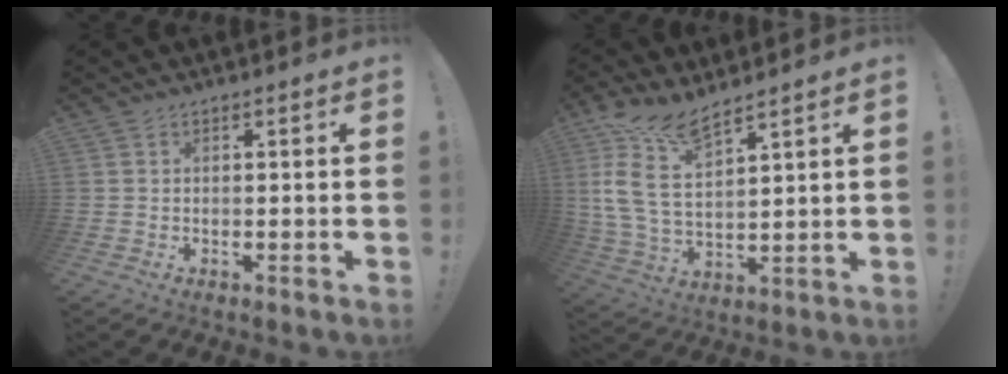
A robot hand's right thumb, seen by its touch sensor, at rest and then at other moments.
{"total": 12.2, "force": [8.4, 4.1, 7.8], "torque": [-0.171, -0.041, 0.159]}